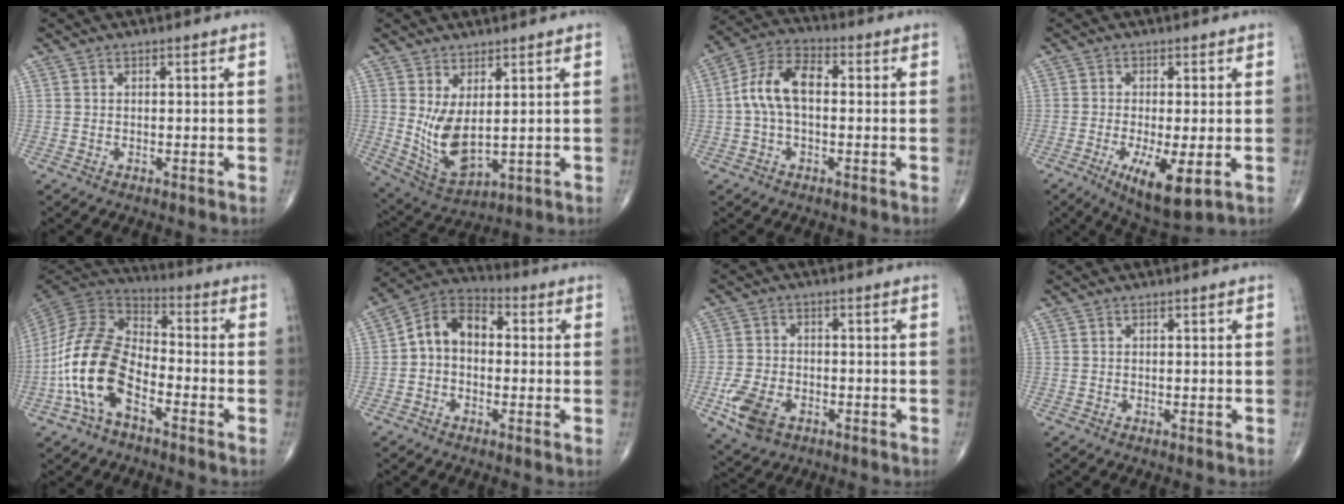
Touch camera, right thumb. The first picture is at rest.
{"total": 8.9, "force": [1.4, 4.1, 7.8], "torque": [-0.143, -0.025, 0.046]}
{"total": 10.0, "force": [0.2, 5.7, 8.2], "torque": [-0.160, 0.032, -0.004]}
{"total": 8.9, "force": [-2.8, 2.5, 8.1], "torque": [-0.137, -0.021, -0.042]}
{"total": 16.2, "force": [-6.0, 8.7, 12.3], "torque": [-0.244, 0.049, -0.124]}
{"total": 9.4, "force": [0.0, 6.6, 6.7], "torque": [-0.094, 0.034, -0.018]}
{"total": 8.3, "force": [-3.5, 5.3, 5.3], "torque": [-0.105, 0.008, -0.061]}
{"total": 0.0}